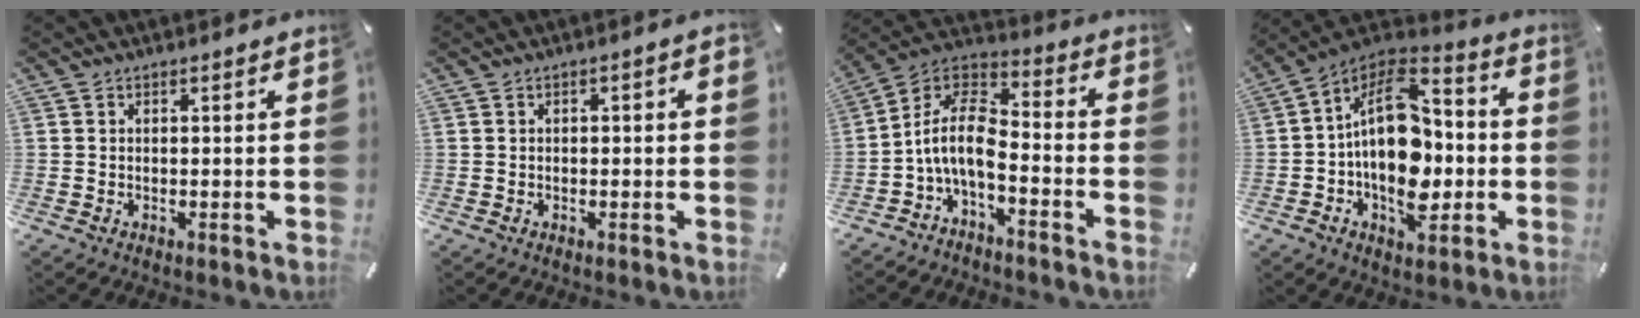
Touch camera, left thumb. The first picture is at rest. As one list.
[{"total": 1.4, "force": [-0.4, 0.6, 1.2], "torque": [-0.020, 0.003, -0.007]}, {"total": 10.5, "force": [-4.1, 5.1, 8.1], "torque": [-0.184, -0.003, -0.083]}, {"total": 19.4, "force": [-1.5, 12.9, 14.4], "torque": [-0.260, -0.007, -0.027]}]